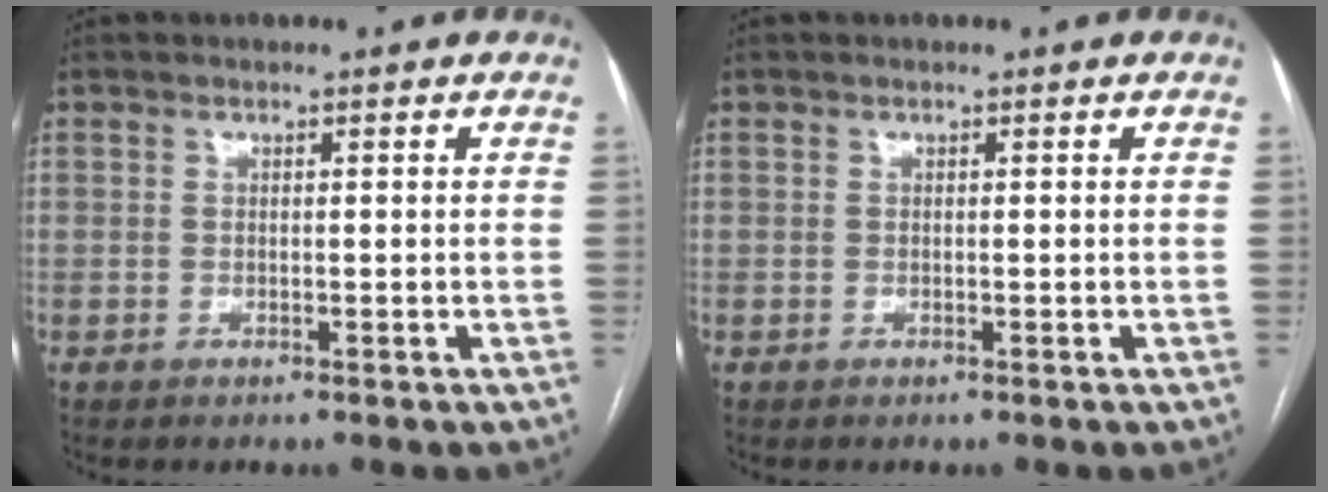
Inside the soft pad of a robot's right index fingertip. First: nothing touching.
{"total": 0.0}